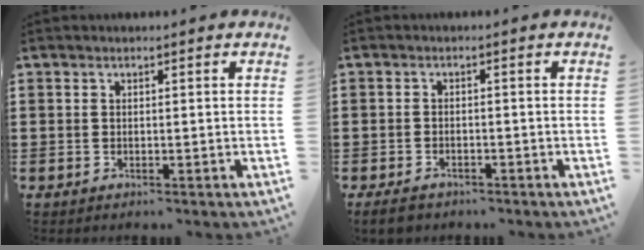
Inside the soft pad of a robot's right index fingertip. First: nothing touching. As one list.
[{"total": 1.9, "force": [-1.7, 0.5, 0.7], "torque": [-0.022, -0.001, -0.038]}]